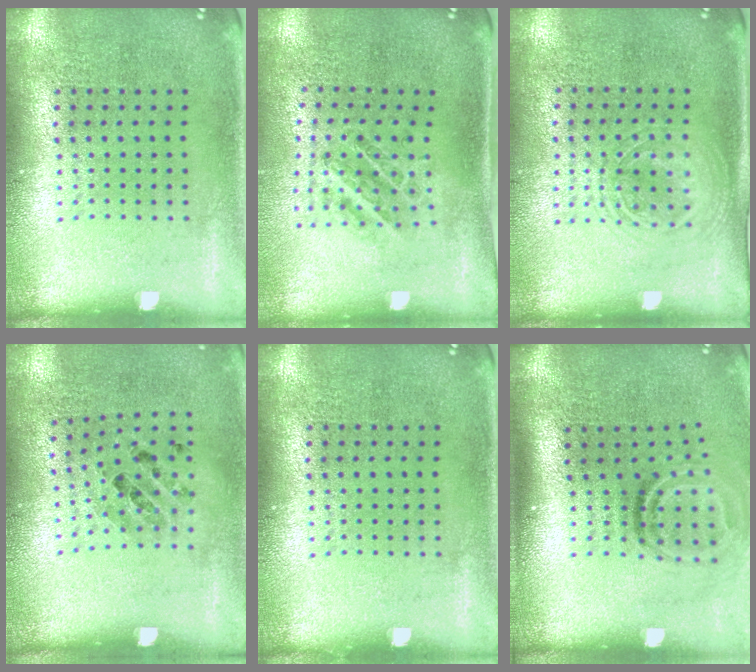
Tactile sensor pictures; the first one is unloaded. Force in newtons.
{"total": 1.0, "press": 1.0, "slide": 0.2}
{"total": 1.5, "press": 1.3, "slide": 0.6}
{"total": 0.9, "press": 0.7, "slide": 0.5}
{"total": 0.0}
{"total": 1.9, "press": 1.1, "slide": 1.5}